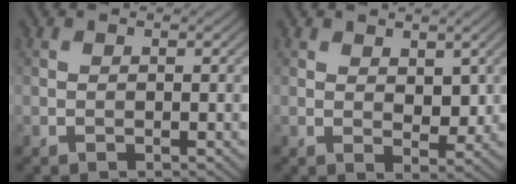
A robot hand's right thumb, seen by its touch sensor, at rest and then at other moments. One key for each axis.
{"total": 3.3, "fx": 1.3, "fy": 2.0, "fz": 2.3, "tx": -0.038, "ty": -0.006, "tz": 0.022}